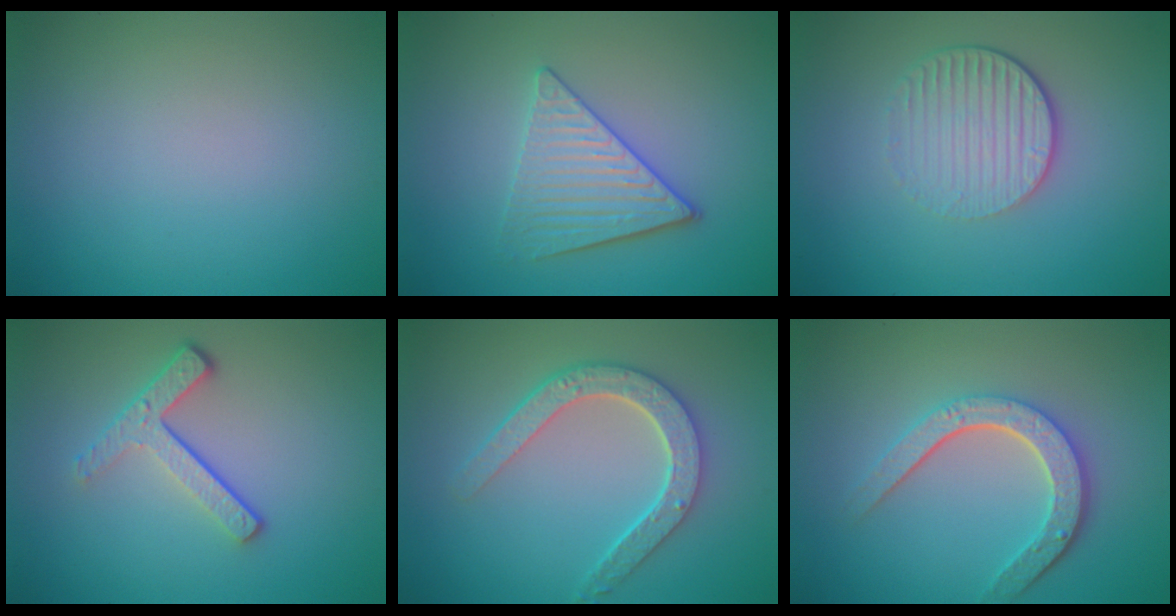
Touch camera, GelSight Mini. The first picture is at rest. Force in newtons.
{"total": 3.9, "press": 3.5, "slide": 1.7}
{"total": 4.2, "press": 2.8, "slide": 3.0}
{"total": 3.6, "press": 2.6, "slide": 2.5}
{"total": 4.5, "press": 3.5, "slide": 2.7}
{"total": 4.6, "press": 3.5, "slide": 3.0}